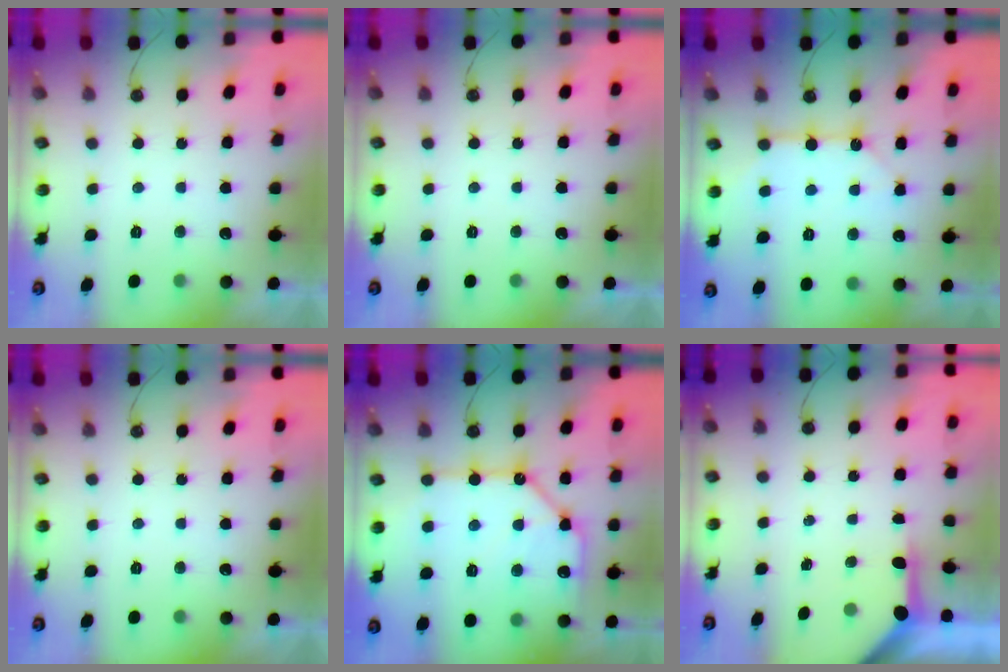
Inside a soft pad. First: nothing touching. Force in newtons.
{"total": 0.0}
{"total": 10.6, "press": 10.6, "slide": 0.9}
{"total": 0.0}
{"total": 15.1, "press": 15.0, "slide": 1.7}
{"total": 5.3, "press": 5.3, "slide": 0.4}